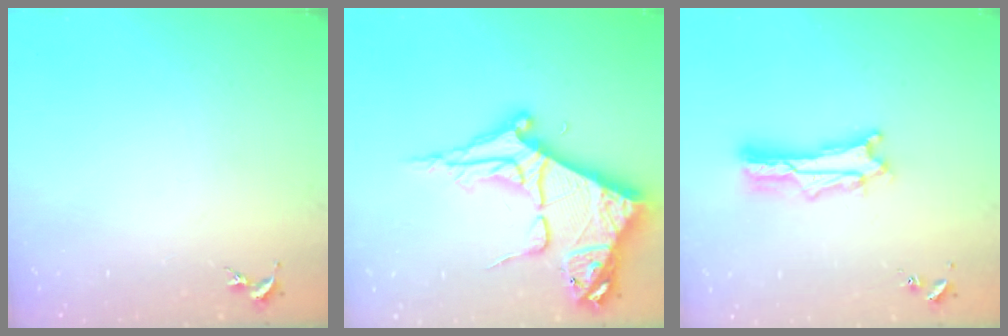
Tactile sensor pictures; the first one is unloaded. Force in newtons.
{"total": 10.6, "press": 10.5, "slide": 1.3}
{"total": 5.0, "press": 5.0, "slide": 0.6}